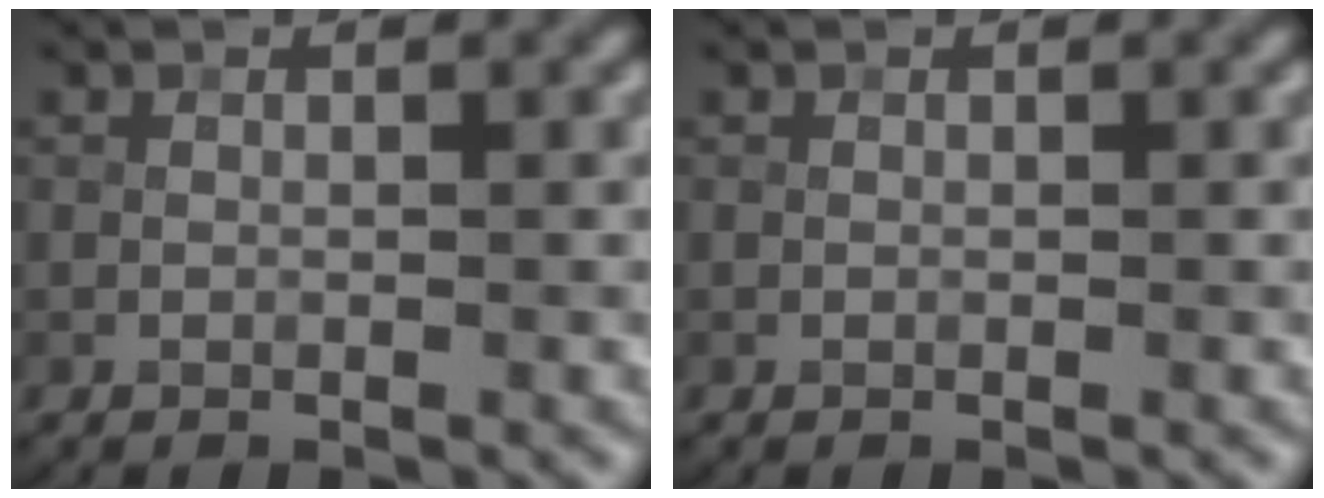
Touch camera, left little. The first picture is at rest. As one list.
[{"total": 0.0}]